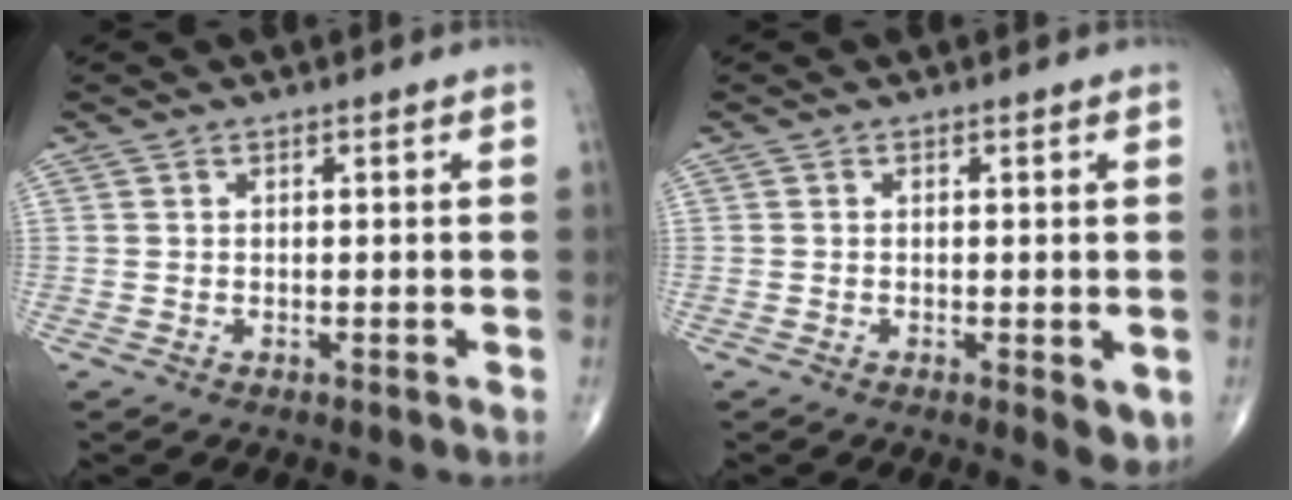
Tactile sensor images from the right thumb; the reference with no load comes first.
{"total": 3.2, "force": [-0.7, 1.2, 2.9], "torque": [-0.037, -0.009, -0.009]}